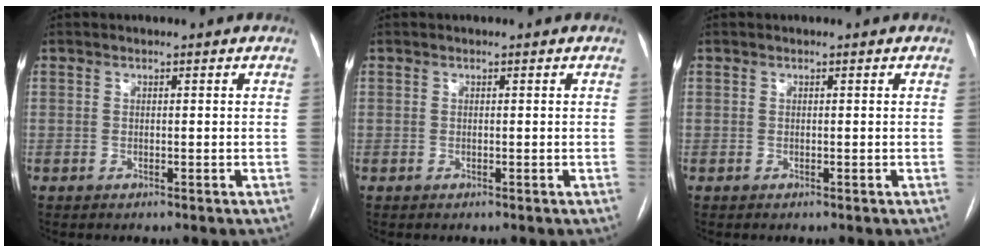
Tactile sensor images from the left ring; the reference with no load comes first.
{"total": 0.0}
{"total": 0.0}